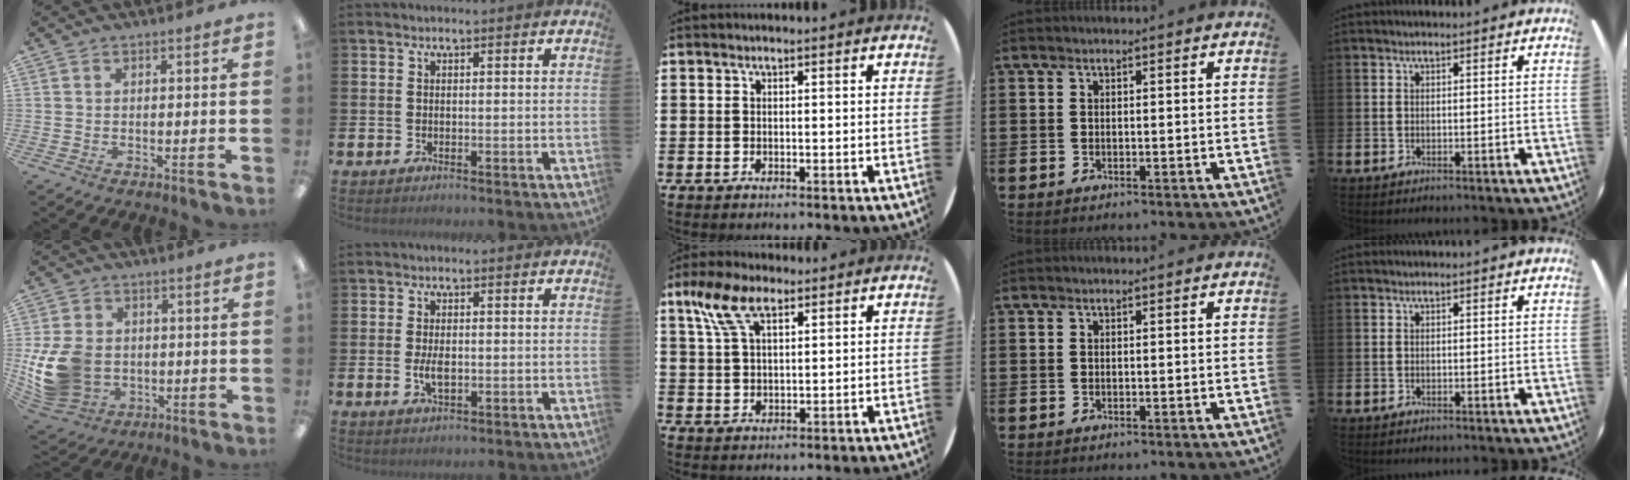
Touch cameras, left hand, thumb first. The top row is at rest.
{"thumb": {"total": 14.8, "force": [-1.8, 11.8, 8.8], "torque": [-0.200, 0.007, -0.028]}, "index": {"total": 3.0, "force": [-0.3, 1.5, 2.6], "torque": [-0.049, 0.003, -0.006]}, "middle": {"total": 6.9, "force": [4.2, 3.0, 4.7], "torque": [-0.103, 0.004, 0.076]}}